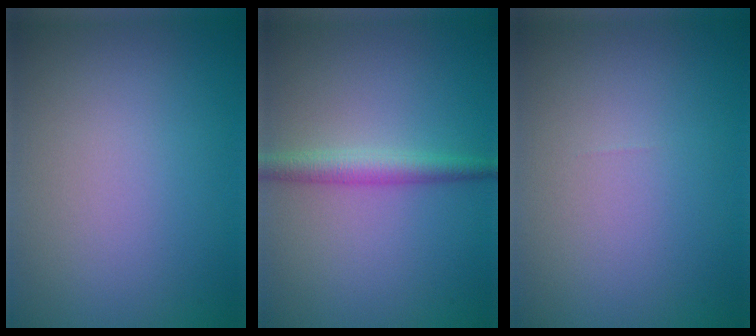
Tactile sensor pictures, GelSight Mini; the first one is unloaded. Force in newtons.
{"total": 2.5, "press": 2.5, "slide": 0.0}
{"total": 0.0}